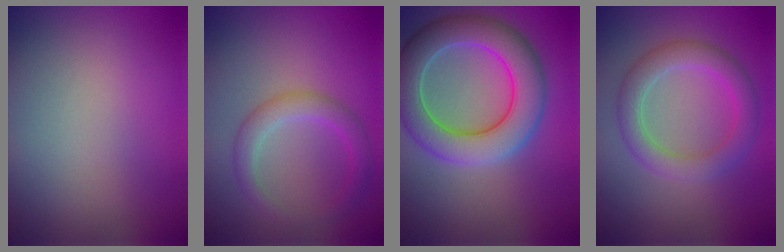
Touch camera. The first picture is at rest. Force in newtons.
{"total": 2.9, "press": 2.8, "slide": 0.2}
{"total": 7.9, "press": 7.9, "slide": 0.5}
{"total": 3.9, "press": 3.9, "slide": 0.0}